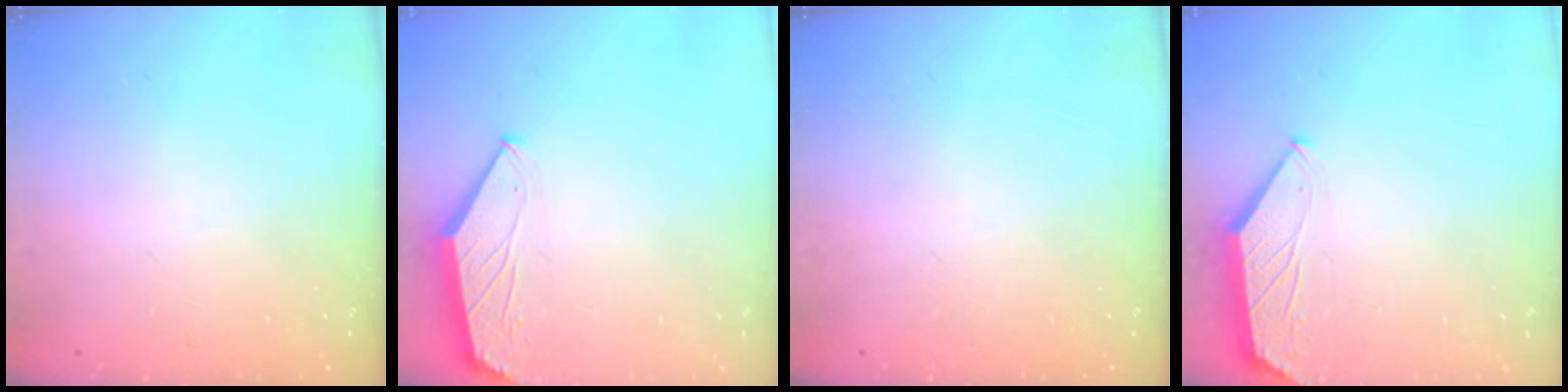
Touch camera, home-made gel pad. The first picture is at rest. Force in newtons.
{"total": 1.7, "press": 1.6, "slide": 0.3}
{"total": 0.0}
{"total": 1.1, "press": 1.0, "slide": 0.3}